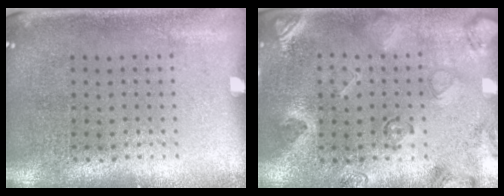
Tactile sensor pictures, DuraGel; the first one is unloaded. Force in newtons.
{"total": 2.3, "press": 1.8, "slide": 1.4}